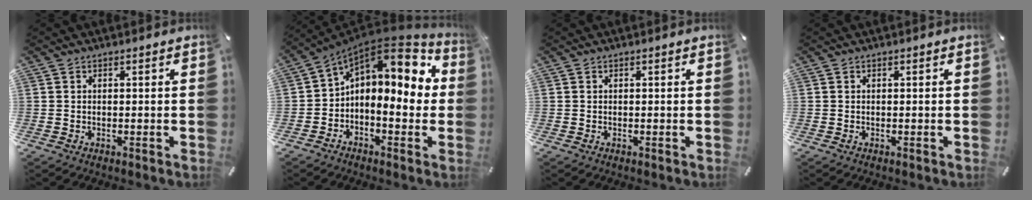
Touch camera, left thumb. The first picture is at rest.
{"total": 11.0, "force": [2.5, 7.1, 8.0], "torque": [-0.115, -0.025, 0.039]}
{"total": 0.0}
{"total": 0.0}